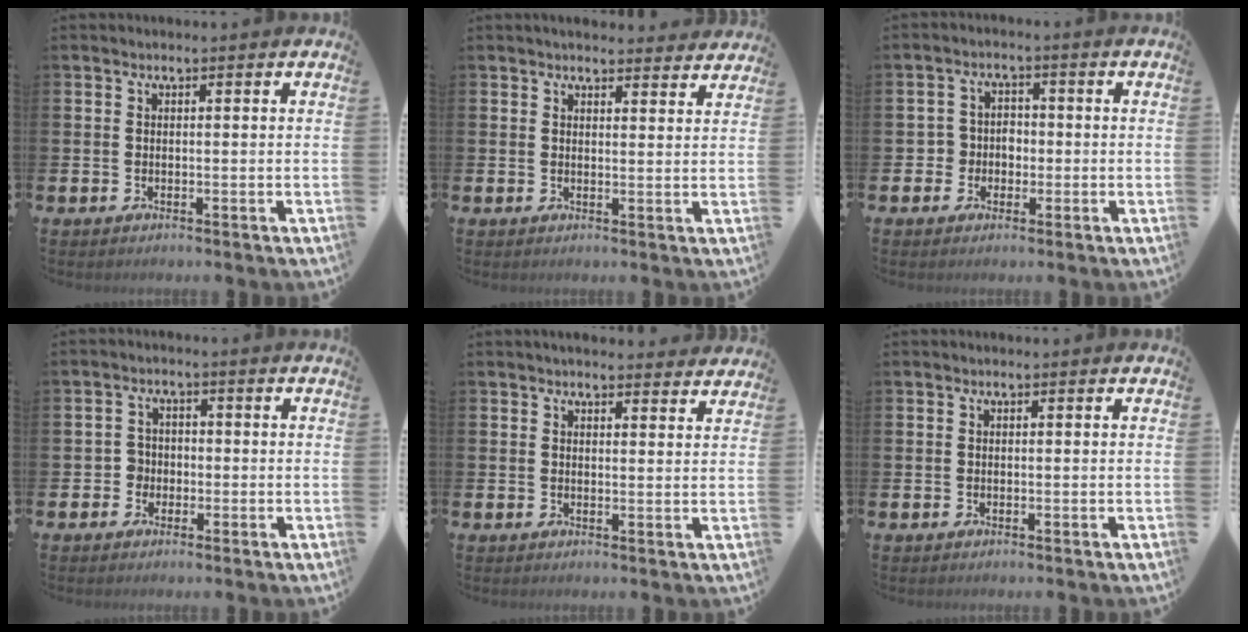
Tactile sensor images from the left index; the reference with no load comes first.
{"total": 3.3, "force": [3.2, 0.6, 0.2], "torque": [0.002, -0.019, 0.057]}
{"total": 3.3, "force": [-1.1, 3.1, 0.5], "torque": [-0.022, 0.008, -0.028]}
{"total": 2.6, "force": [-1.1, 2.3, 0.3], "torque": [-0.021, 0.009, -0.027]}
{"total": 2.9, "force": [2.9, 0.4, 0.1], "torque": [0.003, -0.017, 0.050]}
{"total": 0.0}